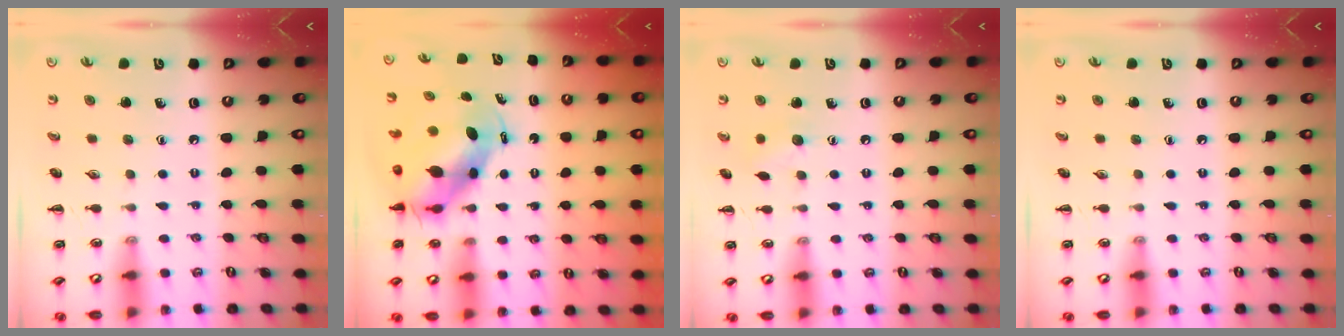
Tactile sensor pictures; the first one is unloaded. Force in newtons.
{"total": 6.9, "press": 6.6, "slide": 1.9}
{"total": 5.8, "press": 5.6, "slide": 1.3}
{"total": 0.0}